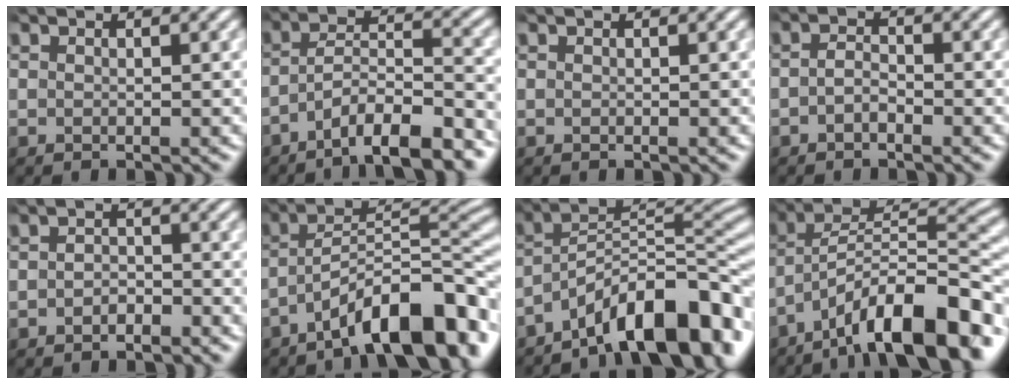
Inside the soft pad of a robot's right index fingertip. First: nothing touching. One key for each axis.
{"total": 7.4, "fx": -4.9, "fy": 3.3, "fz": 4.4, "tx": -0.064, "ty": -0.012, "tz": -0.082}
{"total": 0.0}
{"total": 1.6, "fx": -1.2, "fy": 0.7, "fz": 0.7, "tx": -0.016, "ty": -0.014, "tz": -0.018}
{"total": 2.0, "fx": -1.8, "fy": 0.8, "fz": 0.3, "tx": 0.003, "ty": -0.007, "tz": -0.031}
{"total": 8.6, "fx": -3.6, "fy": 3.1, "fz": 7.2, "tx": -0.106, "ty": -0.011, "tz": -0.055}
{"total": 11.1, "fx": -4.6, "fy": 5.5, "fz": 8.4, "tx": -0.136, "ty": -0.024, "tz": -0.069}
{"total": 9.4, "fx": -3.2, "fy": 3.9, "fz": 7.9, "tx": -0.127, "ty": -0.011, "tz": -0.044}